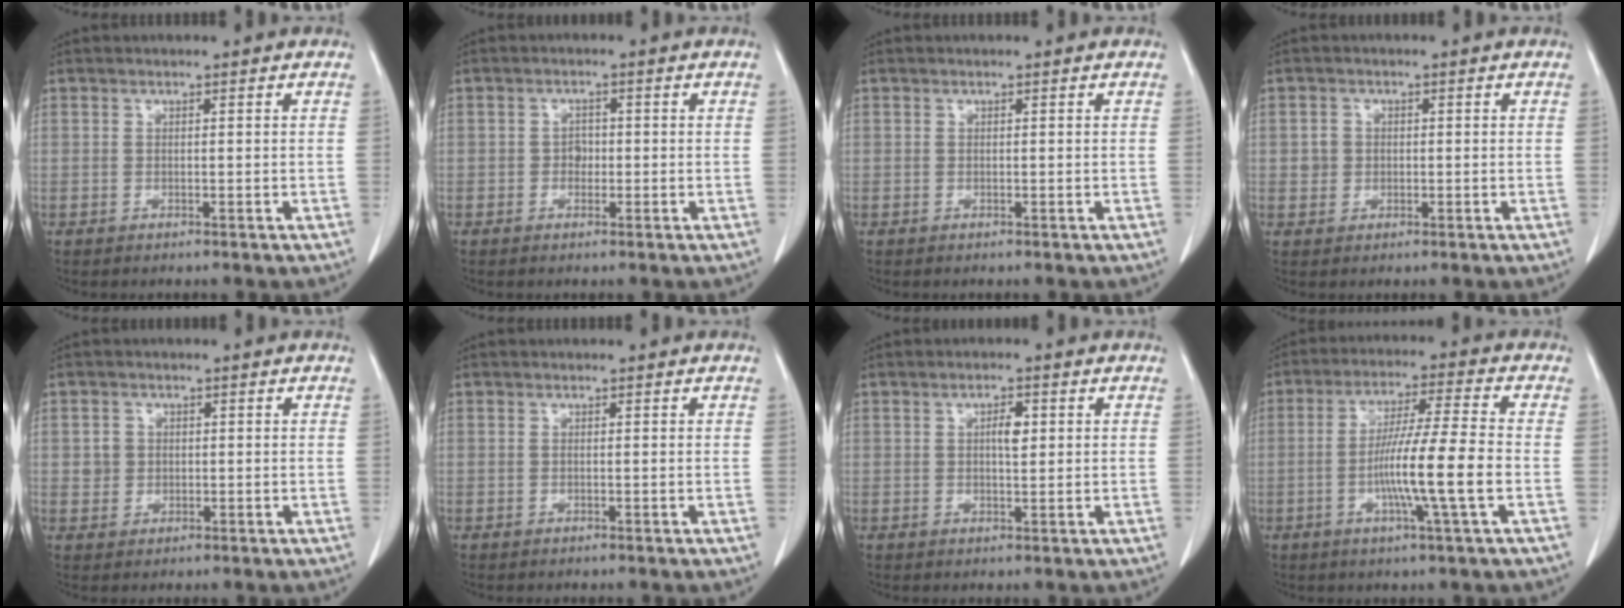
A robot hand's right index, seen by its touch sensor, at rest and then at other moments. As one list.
[{"total": 1.7, "force": [-0.2, 1.3, 1.0], "torque": [-0.013, 0.005, -0.005]}, {"total": 0.0}, {"total": 2.1, "force": [0.2, 2.1, 0.5], "torque": [-0.008, 0.006, 0.004]}, {"total": 2.5, "force": [0.4, 2.4, 0.5], "torque": [-0.007, 0.005, 0.008]}, {"total": 0.0}, {"total": 2.6, "force": [0.6, 0.8, 2.4], "torque": [-0.043, 0.001, 0.009]}, {"total": 11.0, "force": [-2.6, -0.9, 10.7], "torque": [-0.195, -0.007, -0.052]}]